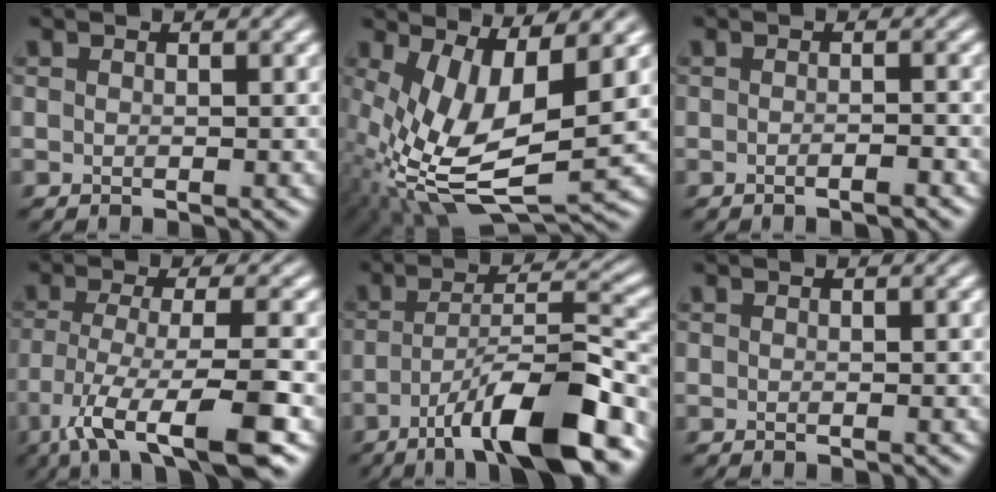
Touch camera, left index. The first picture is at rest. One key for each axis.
{"total": 10.6, "fx": -0.5, "fy": 4.4, "fz": 9.6, "tx": -0.211, "ty": -0.023, "tz": 0.000}
{"total": 1.0, "fx": -0.6, "fy": 0.2, "fz": 0.8, "tx": -0.007, "ty": 0.000, "tz": -0.013}
{"total": 8.6, "fx": -4.9, "fy": 1.9, "fz": 6.8, "tx": -0.120, "ty": -0.007, "tz": -0.089}
{"total": 10.7, "fx": -6.2, "fy": 2.2, "fz": 8.5, "tx": -0.136, "ty": 0.015, "tz": -0.104}
{"total": 0.0}